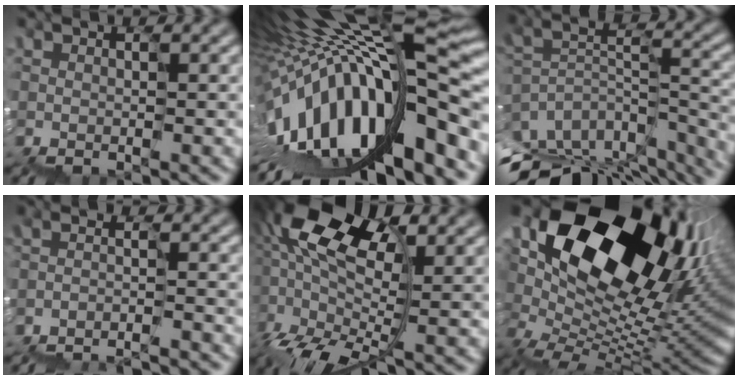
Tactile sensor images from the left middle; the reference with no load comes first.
{"total": 14.7, "force": [-4.6, 5.5, 12.9], "torque": [-0.208, 0.027, -0.077]}
{"total": 12.5, "force": [-11.0, 4.3, 4.2], "torque": [-0.093, 0.014, -0.150]}
{"total": 5.1, "force": [-4.9, 0.6, 1.6], "torque": [-0.022, -0.011, -0.072]}
{"total": 11.0, "force": [2.5, 6.4, 8.6], "torque": [-0.175, 0.015, 0.049]}
{"total": 17.7, "force": [7.7, 11.2, 11.4], "torque": [-0.188, 0.021, 0.154]}